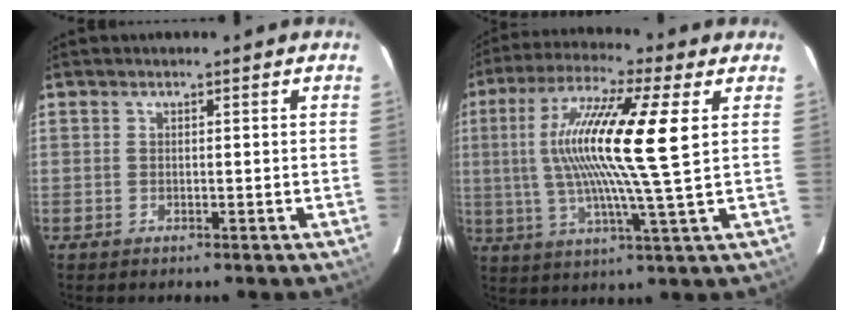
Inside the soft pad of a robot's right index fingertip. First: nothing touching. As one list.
[{"total": 17.1, "force": [3.1, 0.3, 16.8], "torque": [-0.303, 0.007, 0.049]}]